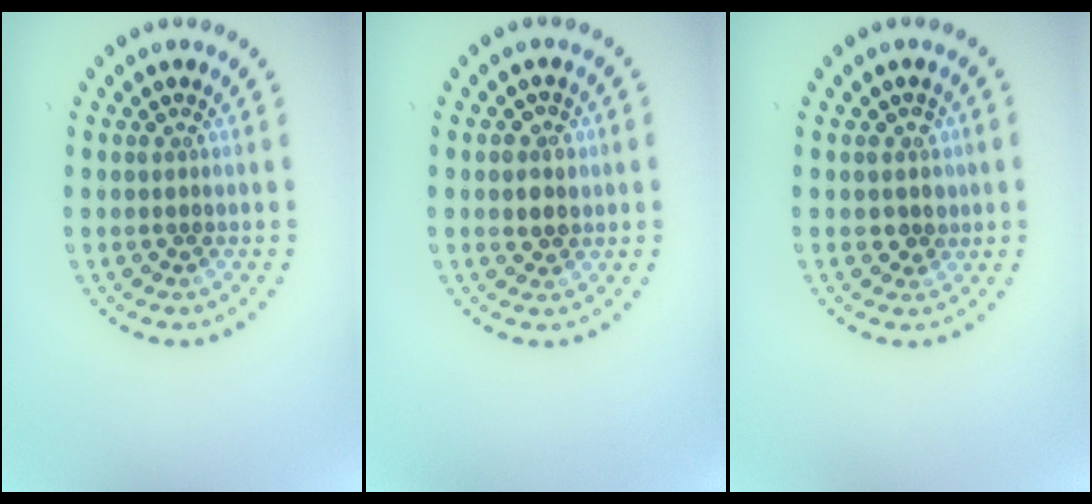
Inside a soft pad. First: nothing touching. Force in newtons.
{"total": 1.9, "press": 1.9, "slide": 0.5}
{"total": 2.0, "press": 1.7, "slide": 0.9}